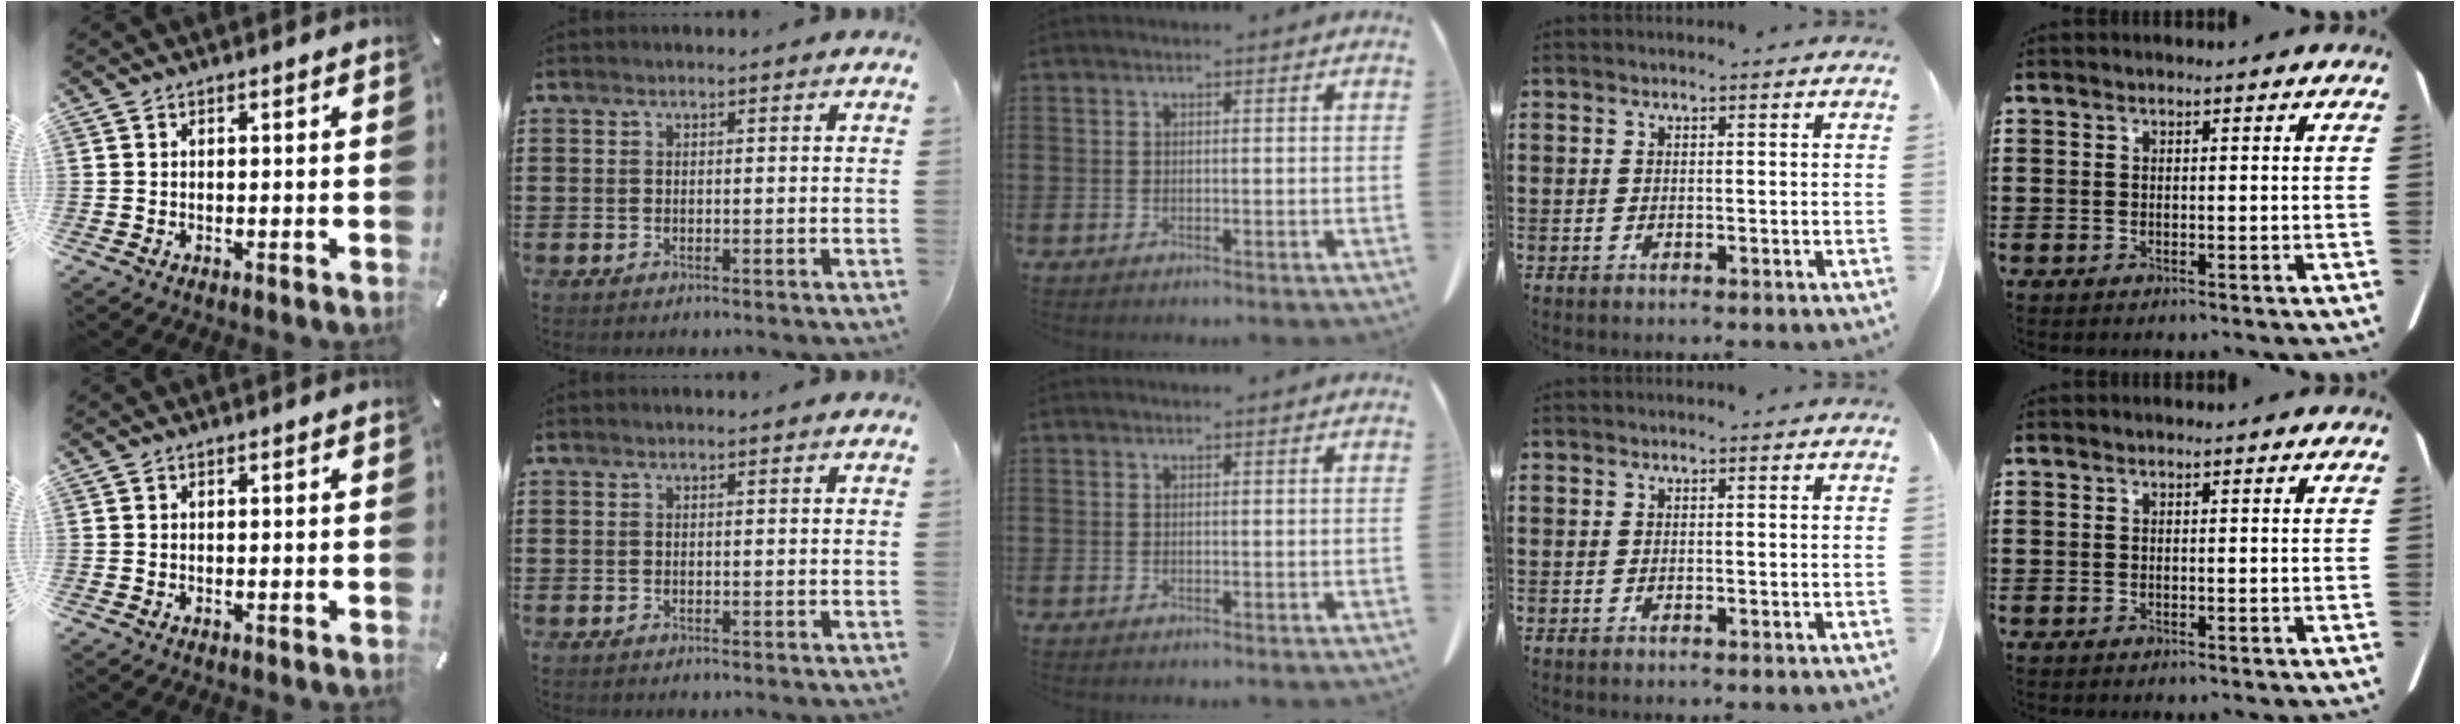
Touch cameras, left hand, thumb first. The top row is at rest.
{}